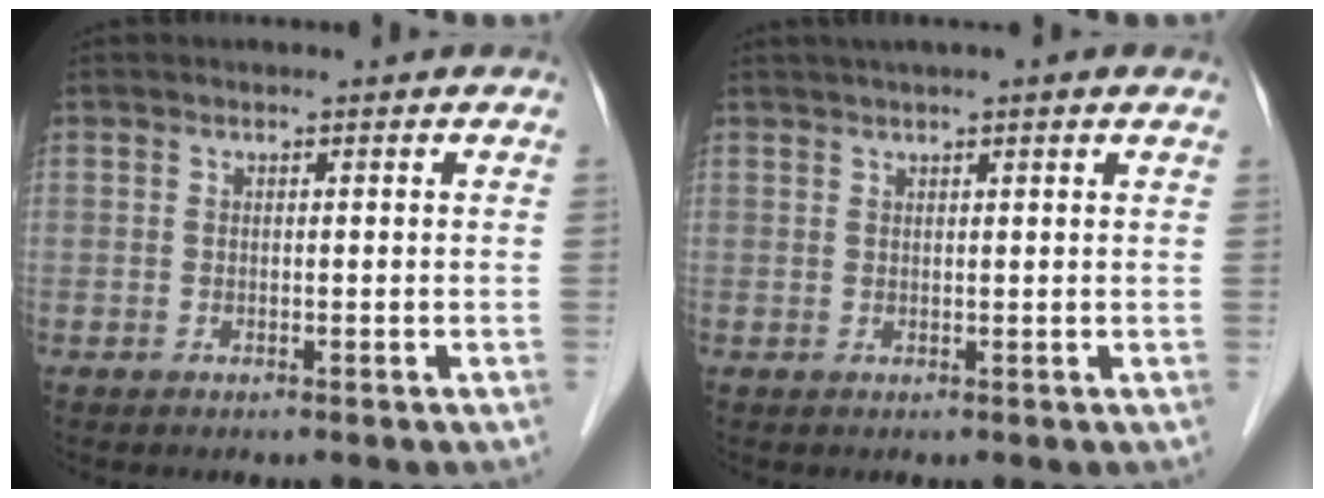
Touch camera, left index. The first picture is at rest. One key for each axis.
{"total": 5.3, "fx": 4.0, "fy": 0.1, "fz": 3.4, "tx": -0.053, "ty": 0.034, "tz": 0.062}